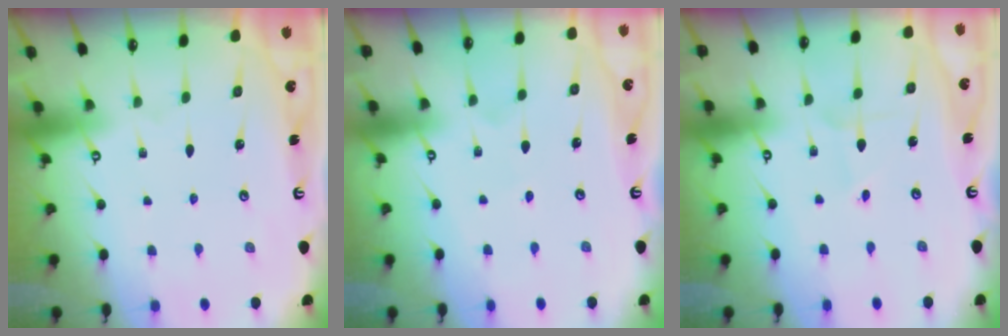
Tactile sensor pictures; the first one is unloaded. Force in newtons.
{"total": 2.8, "press": 2.7, "slide": 0.3}
{"total": 1.9, "press": 1.9, "slide": 0.1}